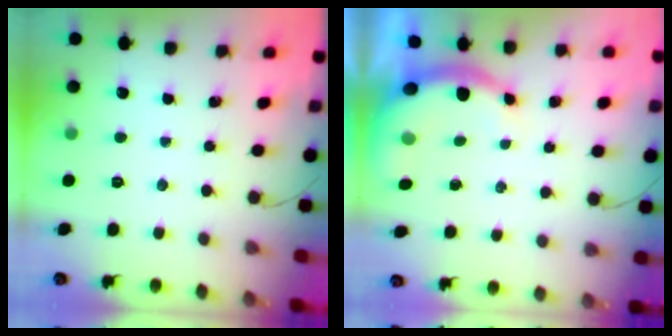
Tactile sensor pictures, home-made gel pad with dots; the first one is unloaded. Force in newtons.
{"total": 8.6, "press": 8.5, "slide": 0.8}